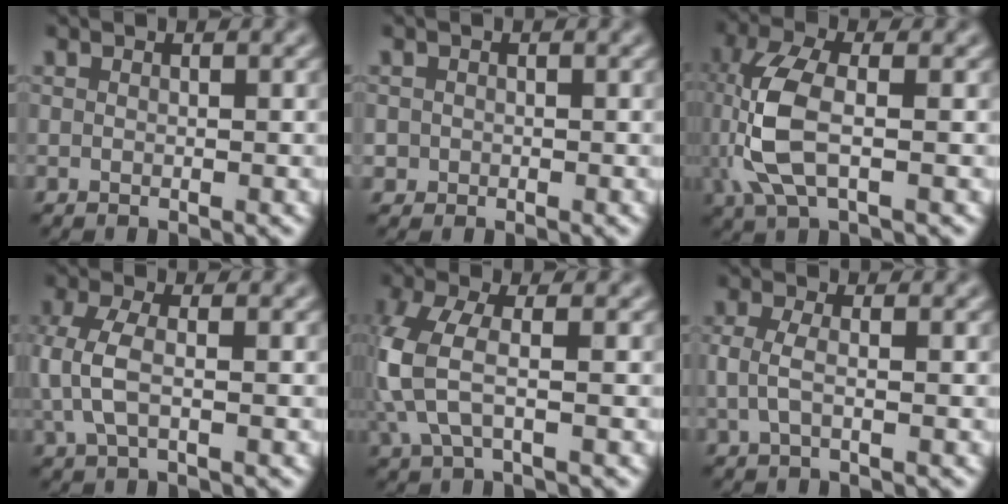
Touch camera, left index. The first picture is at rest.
{"total": 0.9, "force": [-0.2, 0.9, -0.1], "torque": [0.012, -0.002, -0.005]}
{"total": 6.5, "force": [-0.4, 2.8, 5.8], "torque": [-0.146, 0.004, -0.009]}
{"total": 3.5, "force": [-0.1, 1.6, 3.1], "torque": [-0.082, 0.003, -0.005]}
{"total": 5.1, "force": [0.0, 2.2, 4.6], "torque": [-0.128, 0.001, -0.004]}
{"total": 1.8, "force": [-0.2, 0.7, 1.7], "torque": [-0.042, 0.002, -0.008]}